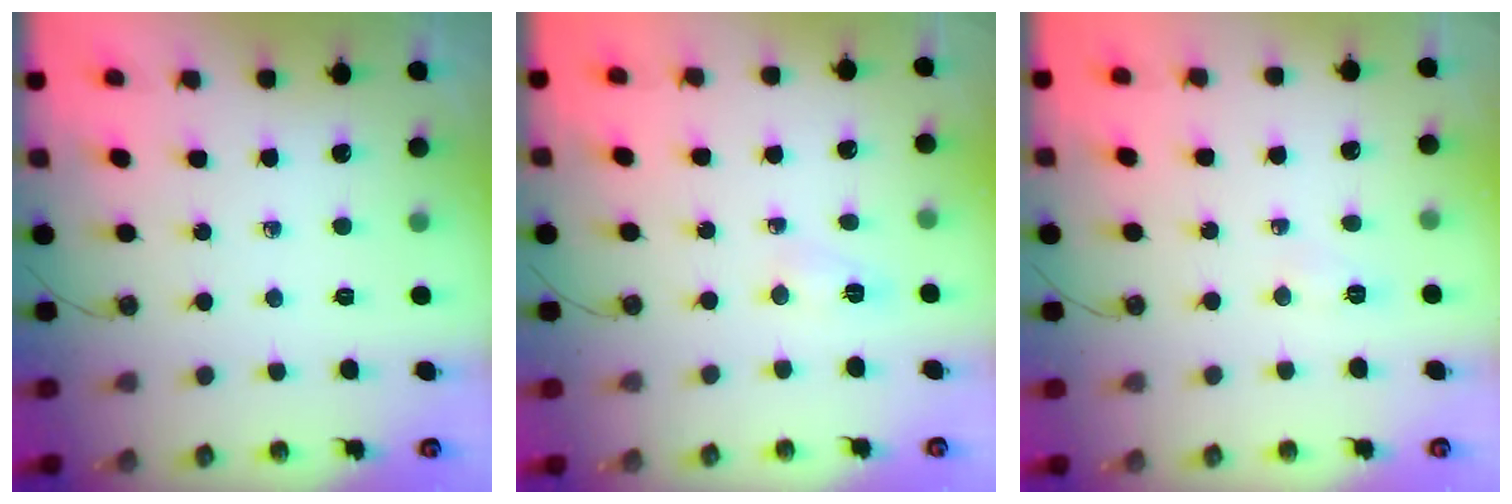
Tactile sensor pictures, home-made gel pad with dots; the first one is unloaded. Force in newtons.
{"total": 2.7, "press": 2.4, "slide": 1.1}
{"total": 3.9, "press": 3.6, "slide": 1.5}